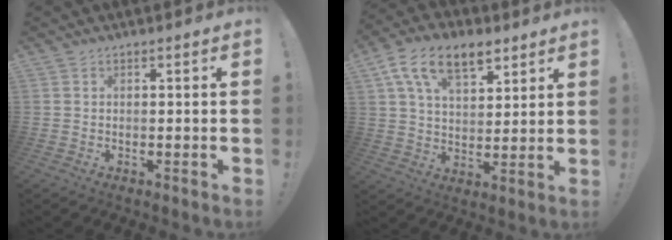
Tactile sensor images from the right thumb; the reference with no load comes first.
{"total": 14.5, "force": [7.9, 7.9, 9.2], "torque": [-0.158, -0.024, 0.148]}